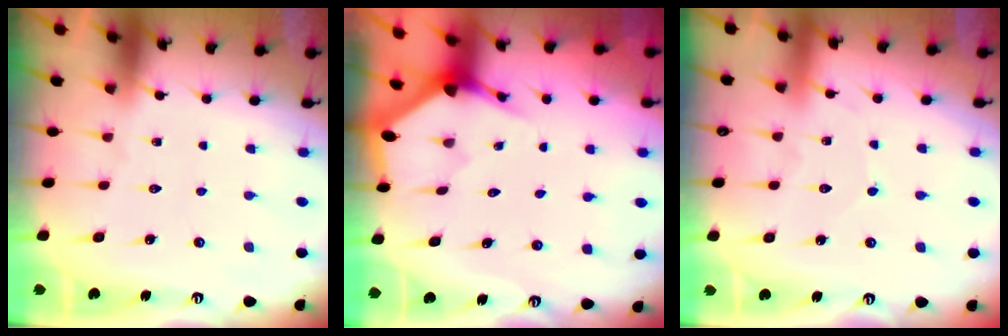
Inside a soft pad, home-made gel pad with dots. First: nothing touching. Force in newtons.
{"total": 3.2, "press": 3.2, "slide": 0.1}
{"total": 3.9, "press": 3.9, "slide": 0.4}